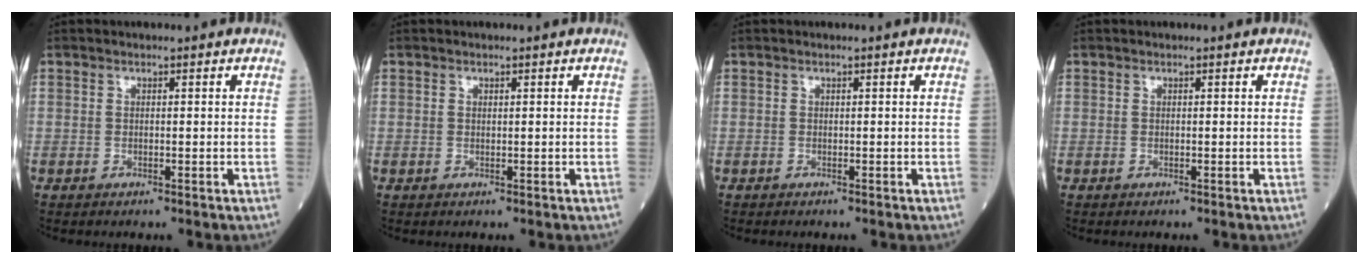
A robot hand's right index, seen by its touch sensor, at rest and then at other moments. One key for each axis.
{"total": 0.0}
{"total": 0.0}
{"total": 0.0}